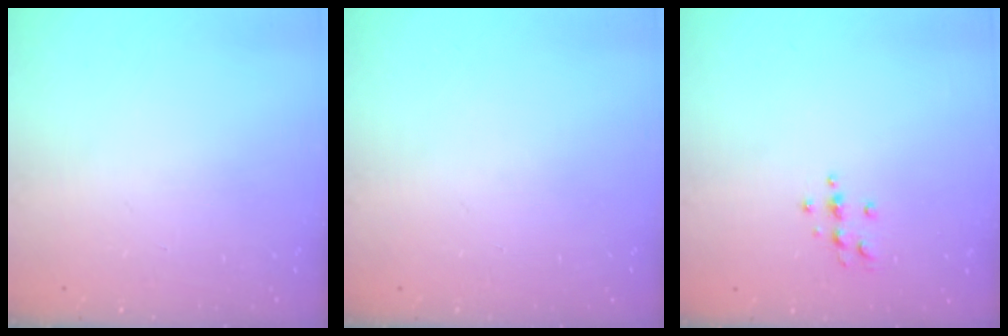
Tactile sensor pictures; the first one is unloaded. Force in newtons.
{"total": 0.0}
{"total": 3.2, "press": 3.2, "slide": 0.5}